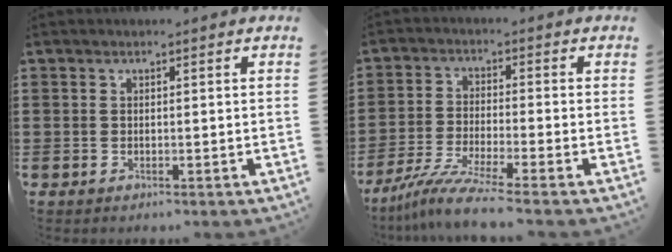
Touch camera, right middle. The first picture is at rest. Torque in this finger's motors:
{"motor_torque": [1.46, -0.68, 0.51, 0.15]}